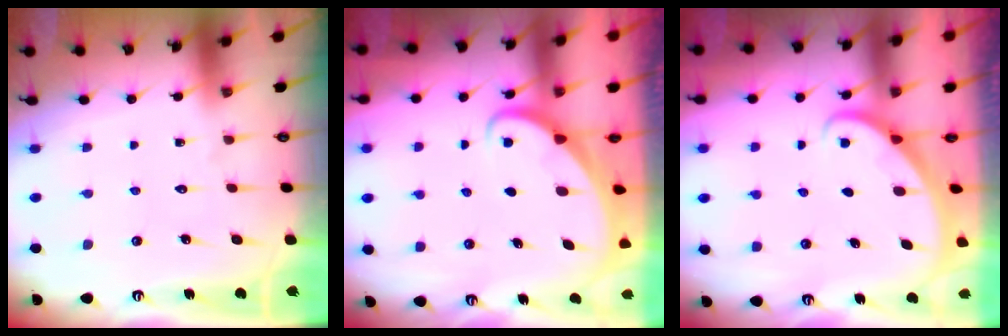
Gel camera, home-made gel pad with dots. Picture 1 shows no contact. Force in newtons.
{"total": 2.0, "press": 2.0, "slide": 0.2}
{"total": 2.0, "press": 2.0, "slide": 0.1}